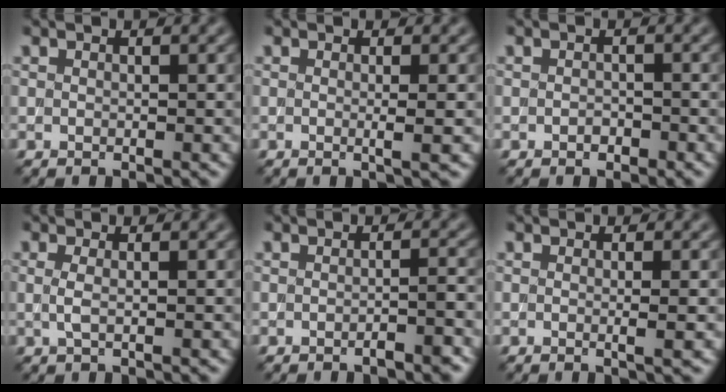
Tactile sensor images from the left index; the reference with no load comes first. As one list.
[{"total": 2.0, "force": [0.0, 0.5, 1.9], "torque": [-0.027, -0.004, -0.008]}, {"total": 0.7, "force": [-0.4, 0.4, 0.3], "torque": [-0.008, 0.001, -0.007]}, {"total": 1.1, "force": [0.1, 0.3, 1.0], "torque": [-0.023, 0.001, -0.001]}, {"total": 2.0, "force": [-1.1, 0.5, 1.6], "torque": [-0.011, 0.007, -0.022]}, {"total": 1.6, "force": [0.0, 0.5, 1.6], "torque": [-0.021, -0.002, -0.007]}]